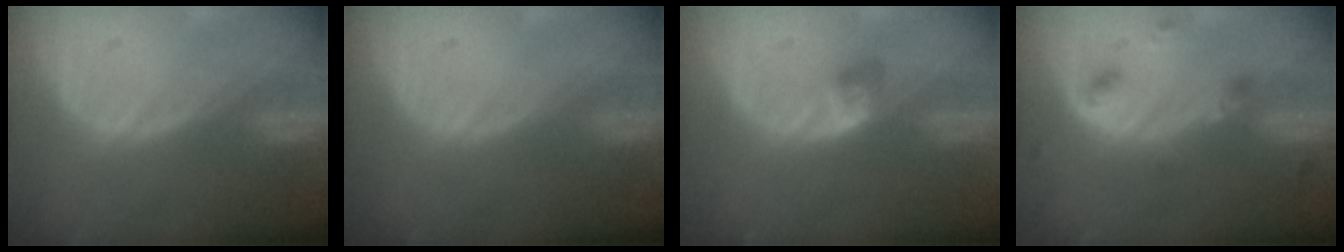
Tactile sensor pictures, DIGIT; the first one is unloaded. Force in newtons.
{"total": 0.0}
{"total": 2.9, "press": 2.5, "slide": 1.6}
{"total": 4.2, "press": 3.9, "slide": 1.5}